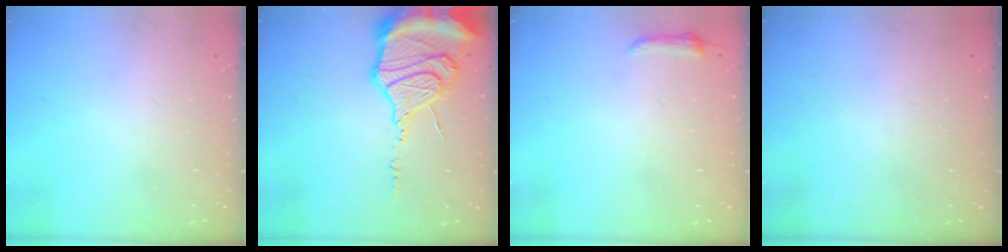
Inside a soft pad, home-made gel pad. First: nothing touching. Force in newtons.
{"total": 18.9, "press": 18.8, "slide": 1.8}
{"total": 3.7, "press": 3.7, "slide": 0.7}
{"total": 0.0}